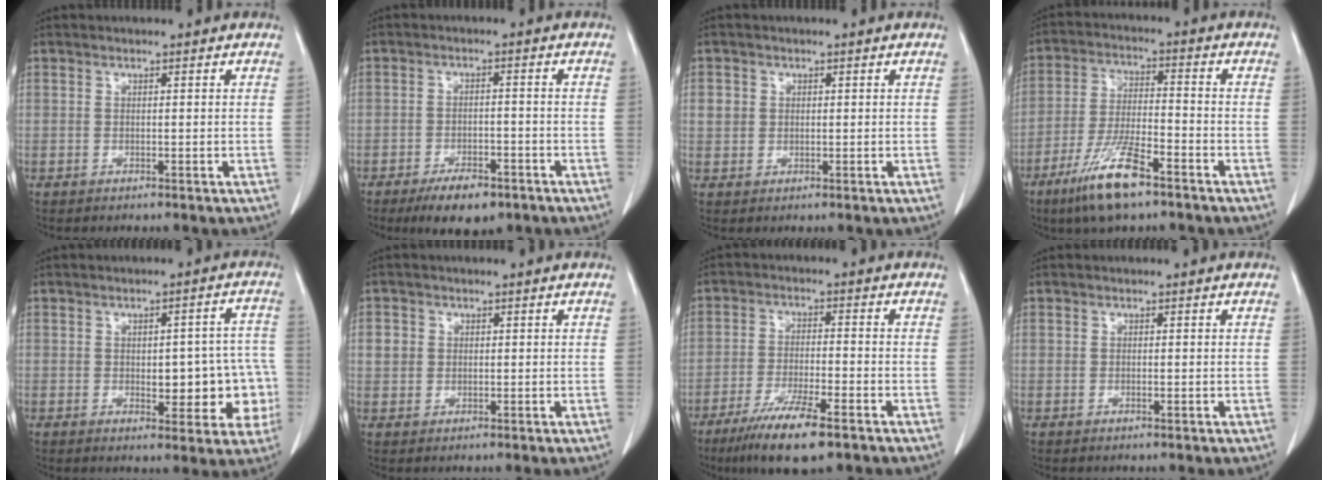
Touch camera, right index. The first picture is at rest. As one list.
[{"total": 7.2, "force": [-4.9, 2.7, 4.4], "torque": [-0.072, -0.006, -0.077]}, {"total": 2.3, "force": [0.6, 2.2, 0.6], "torque": [-0.006, 0.005, 0.012]}, {"total": 10.8, "force": [-6.9, 1.8, 8.0], "torque": [-0.163, -0.023, -0.124]}, {"total": 10.0, "force": [-1.7, 4.5, 8.8], "torque": [-0.086, 0.026, -0.013]}, {"total": 2.6, "force": [0.6, 2.5, 0.6], "torque": [-0.006, 0.005, 0.011]}, {"total": 10.4, "force": [-6.9, 1.1, 7.7], "torque": [-0.135, -0.026, -0.113]}, {"total": 0.0}]